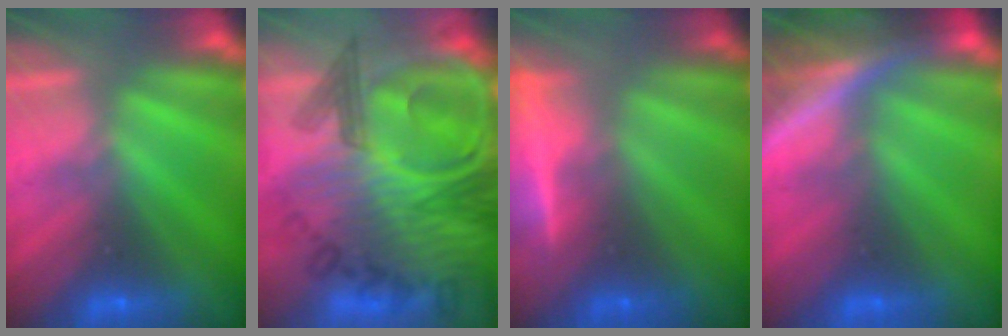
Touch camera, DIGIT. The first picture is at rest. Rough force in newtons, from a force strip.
{"total": 12.7}
{"total": 7.2}
{"total": 7.8}